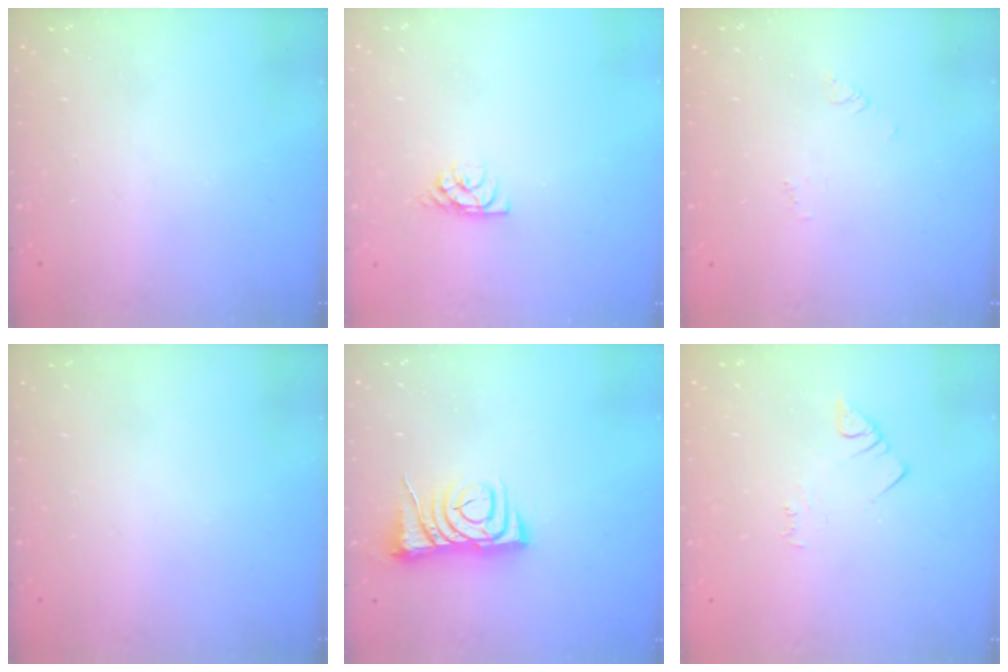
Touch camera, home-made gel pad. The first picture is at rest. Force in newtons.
{"total": 4.6, "press": 4.6, "slide": 0.5}
{"total": 2.7, "press": 2.7, "slide": 0.2}
{"total": 0.0}
{"total": 7.3, "press": 7.2, "slide": 0.9}
{"total": 2.5, "press": 2.5, "slide": 0.4}